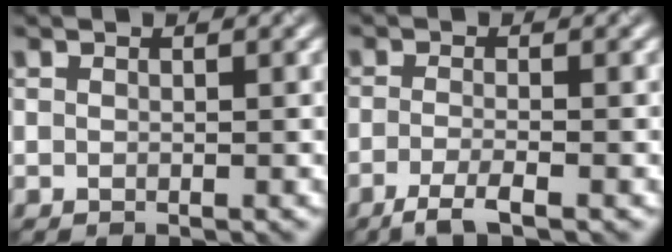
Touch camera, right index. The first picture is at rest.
{"total": 2.7, "force": [-1.7, 0.5, 2.1], "torque": [-0.038, -0.005, -0.041]}